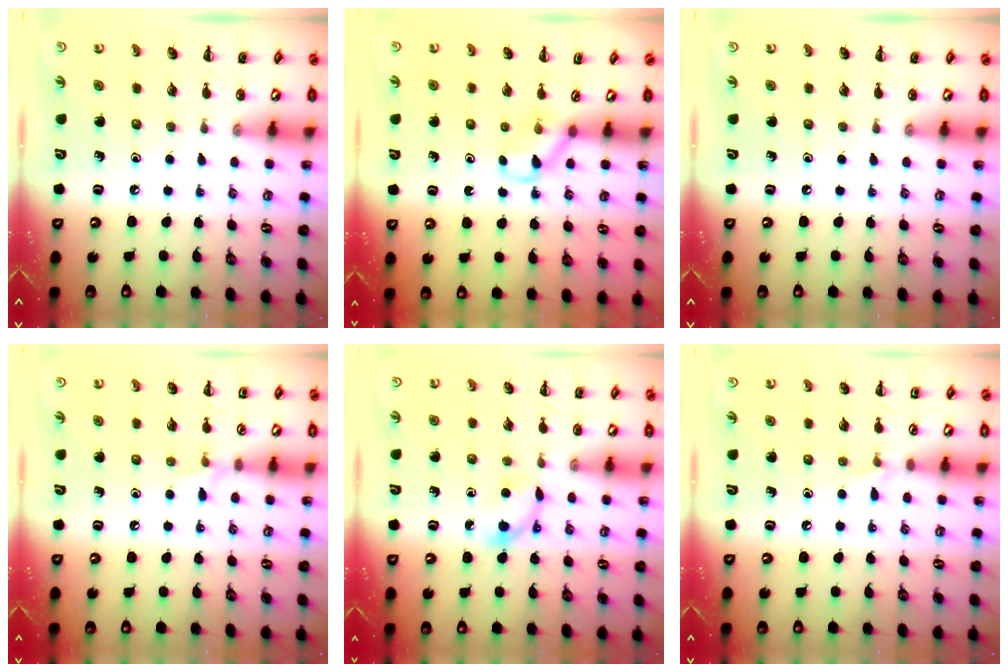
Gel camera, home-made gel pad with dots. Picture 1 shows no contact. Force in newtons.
{"total": 3.7, "press": 3.6, "slide": 1.0}
{"total": 0.0}
{"total": 4.5, "press": 4.2, "slide": 1.5}
{"total": 3.9, "press": 3.7, "slide": 1.3}
{"total": 4.4, "press": 4.1, "slide": 1.6}